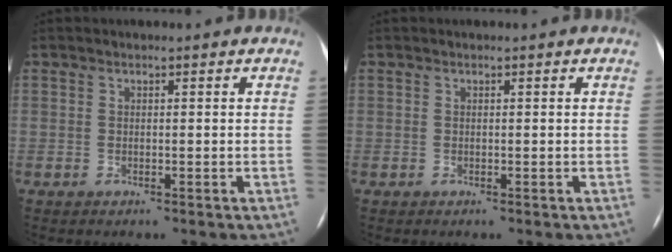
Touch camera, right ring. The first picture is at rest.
{"total": 0.0}